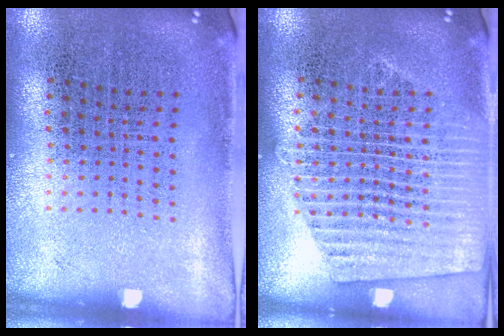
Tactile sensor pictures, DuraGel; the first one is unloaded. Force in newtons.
{"total": 1.6, "press": 1.6, "slide": 0.3}